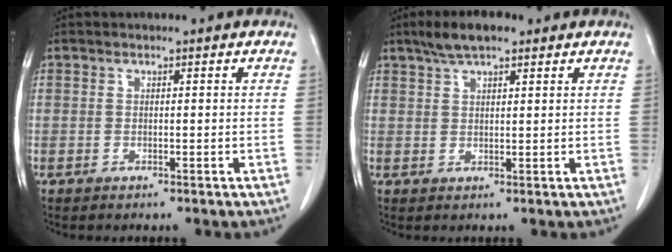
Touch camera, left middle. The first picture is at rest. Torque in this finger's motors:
{"motor_torque": [0.84, -0.79, 0.00, 0.06]}